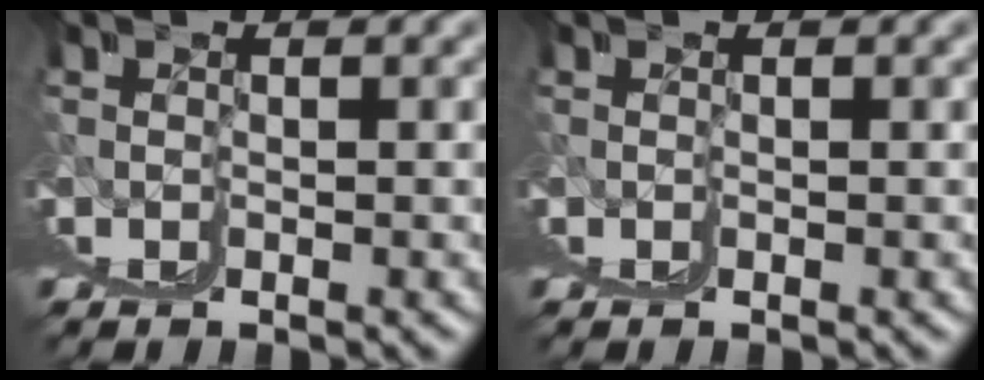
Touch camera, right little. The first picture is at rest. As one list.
[{"total": 0.0}]